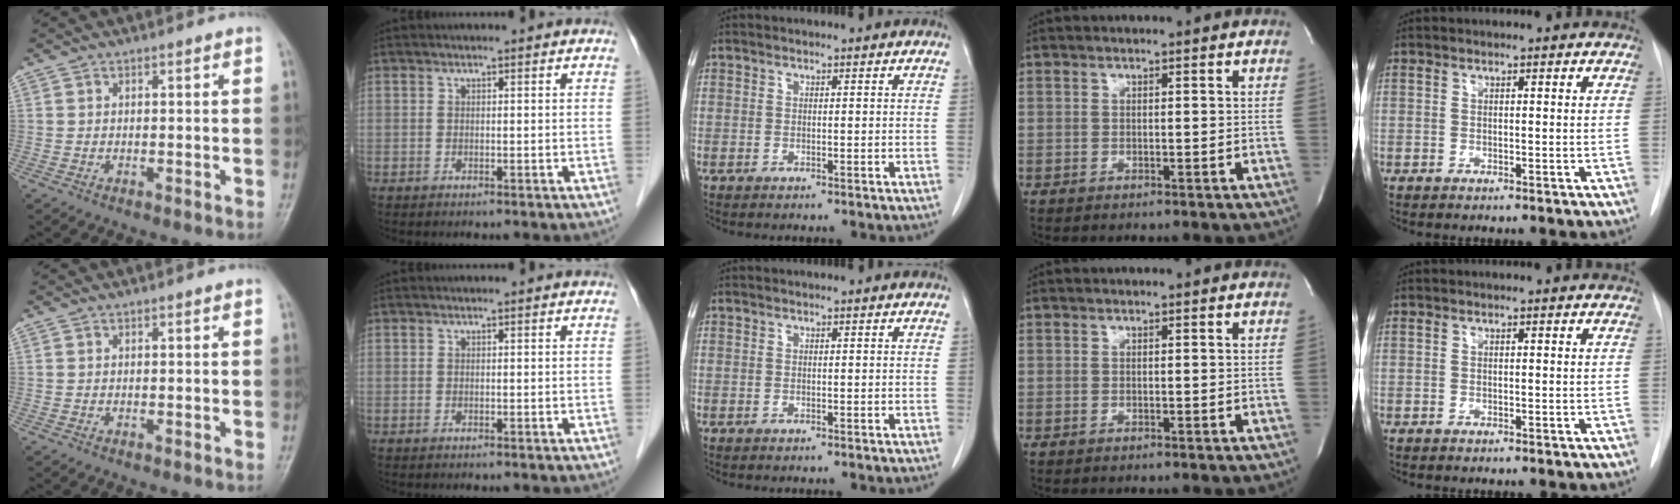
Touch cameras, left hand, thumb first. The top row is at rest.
{}